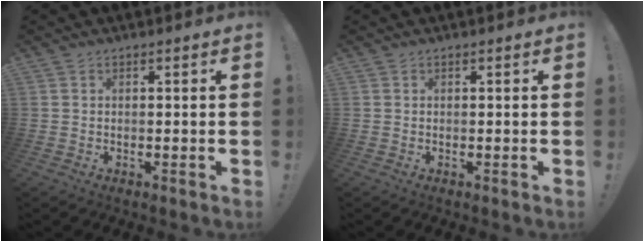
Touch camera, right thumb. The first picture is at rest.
{"total": 0.0}